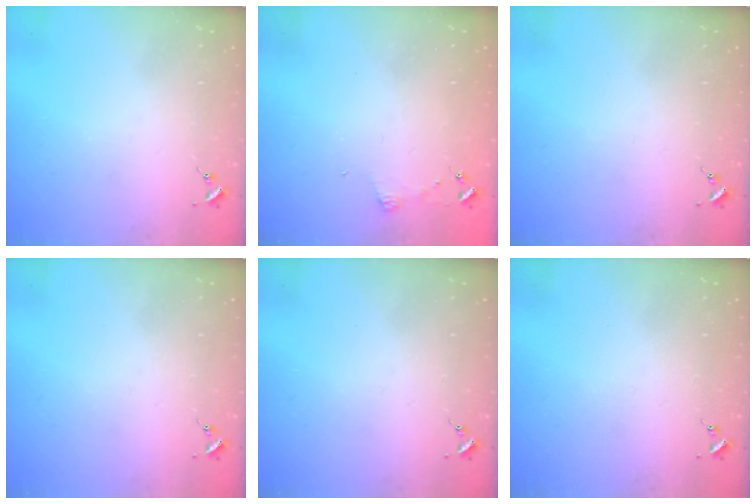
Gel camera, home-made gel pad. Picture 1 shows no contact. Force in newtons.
{"total": 3.6, "press": 3.6, "slide": 0.4}
{"total": 0.0}
{"total": 0.0}
{"total": 0.0}
{"total": 0.0}